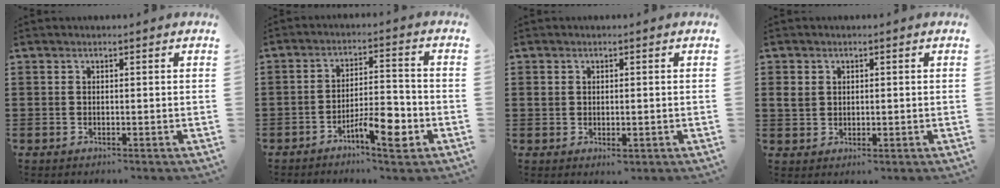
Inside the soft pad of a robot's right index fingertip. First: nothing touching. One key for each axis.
{"total": 7.3, "fx": -4.0, "fy": 2.2, "fz": 5.7, "tx": -0.095, "ty": 0.009, "tz": -0.068}
{"total": 1.7, "fx": 0.0, "fy": 1.1, "fz": 1.3, "tx": -0.027, "ty": 0.004, "tz": -0.001}
{"total": 2.2, "fx": 0.5, "fy": 1.9, "fz": 1.1, "tx": -0.028, "ty": 0.008, "tz": 0.008}